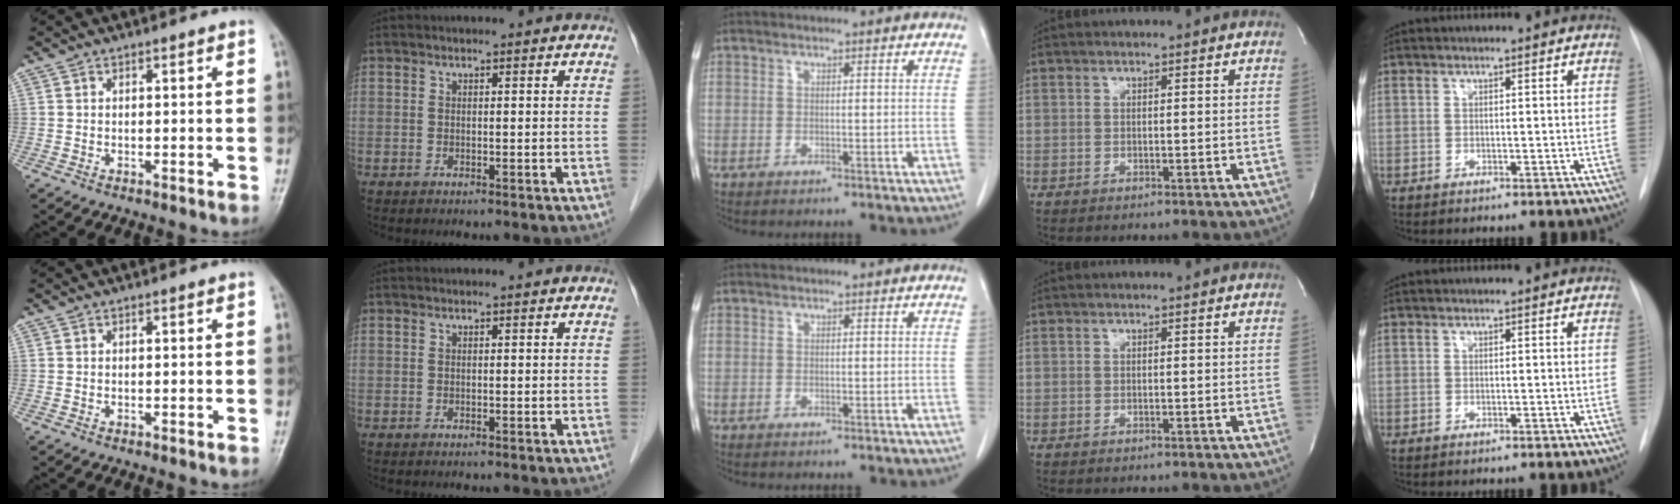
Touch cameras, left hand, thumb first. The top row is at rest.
{}